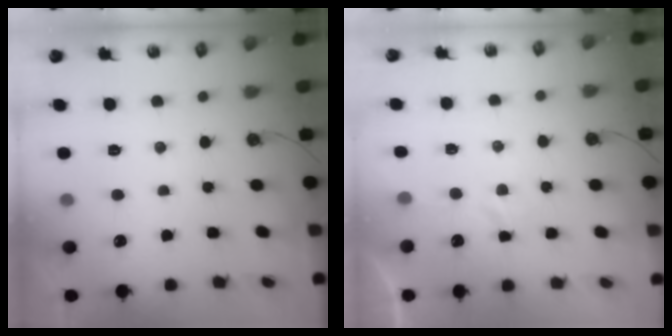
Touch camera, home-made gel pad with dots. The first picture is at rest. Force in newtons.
{"total": 3.1, "press": 3.0, "slide": 0.5}